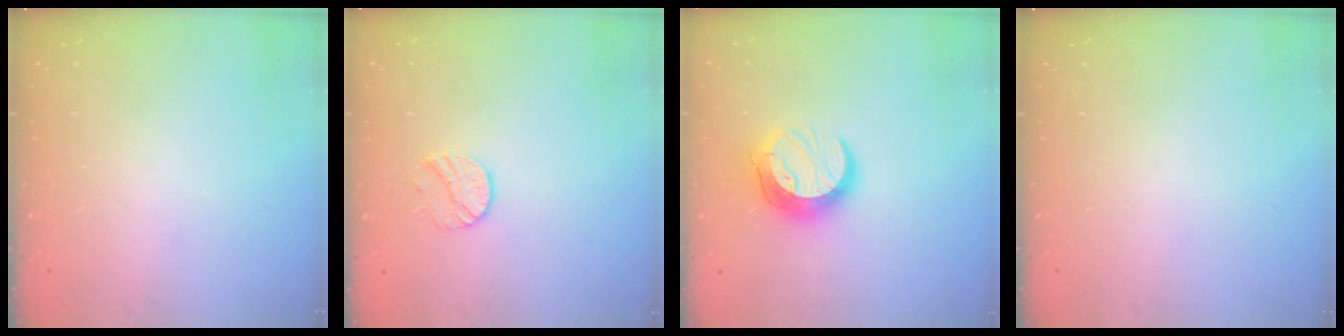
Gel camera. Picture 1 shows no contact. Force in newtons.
{"total": 8.4, "press": 8.4, "slide": 0.6}
{"total": 12.8, "press": 12.8, "slide": 1.1}
{"total": 0.0}